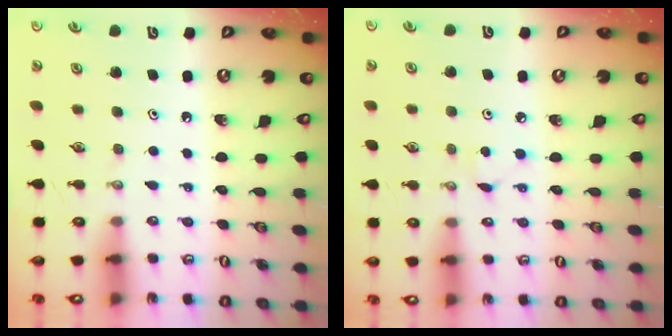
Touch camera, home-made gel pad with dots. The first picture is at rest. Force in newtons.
{"total": 2.9, "press": 2.8, "slide": 0.3}